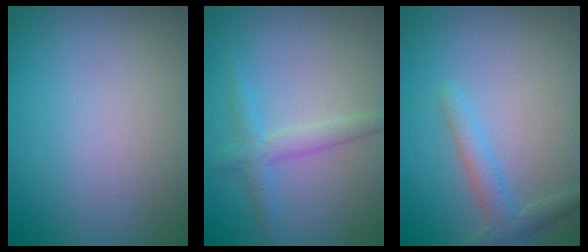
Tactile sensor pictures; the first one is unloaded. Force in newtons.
{"total": 2.3, "press": 2.3, "slide": 0.1}
{"total": 2.3, "press": 2.3, "slide": 0.1}